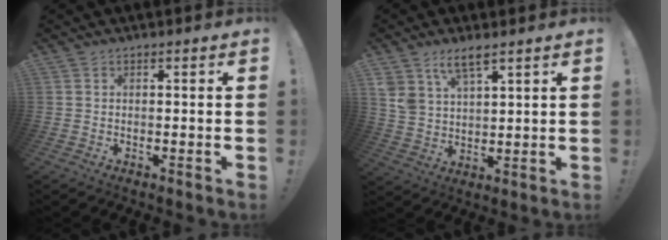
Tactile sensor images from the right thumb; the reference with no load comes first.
{"total": 7.3, "force": [5.6, 3.1, 3.4], "torque": [-0.066, -0.027, 0.106]}